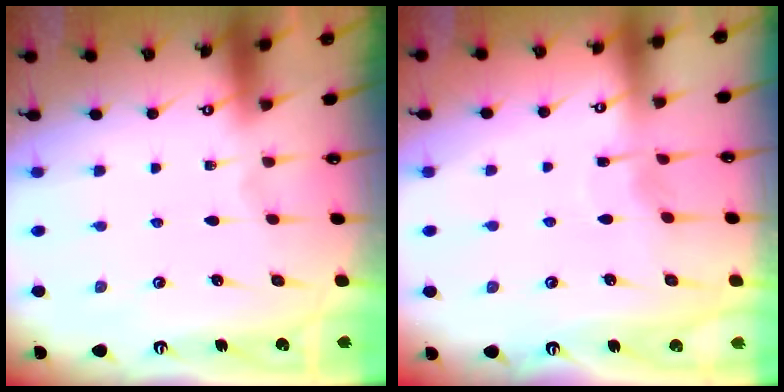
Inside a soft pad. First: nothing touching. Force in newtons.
{"total": 4.6, "press": 4.6, "slide": 0.4}